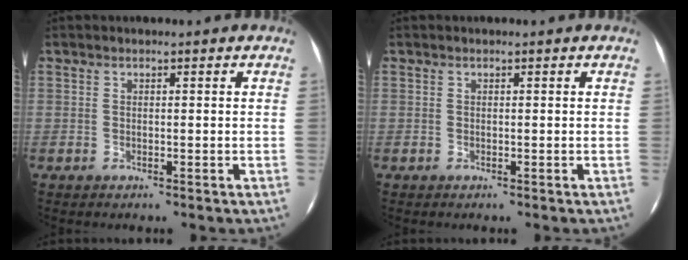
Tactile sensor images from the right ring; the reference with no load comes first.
{"total": 0.0}